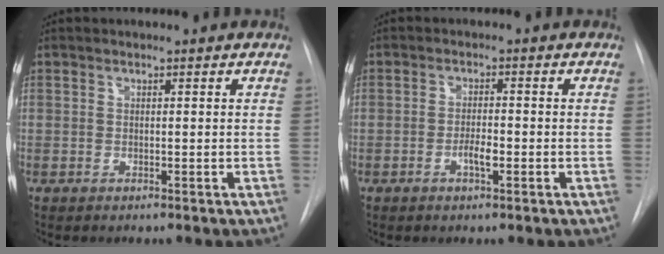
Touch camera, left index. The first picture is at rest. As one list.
[{"total": 2.4, "force": [-1.0, 0.6, 2.1], "torque": [-0.036, 0.002, -0.017]}]